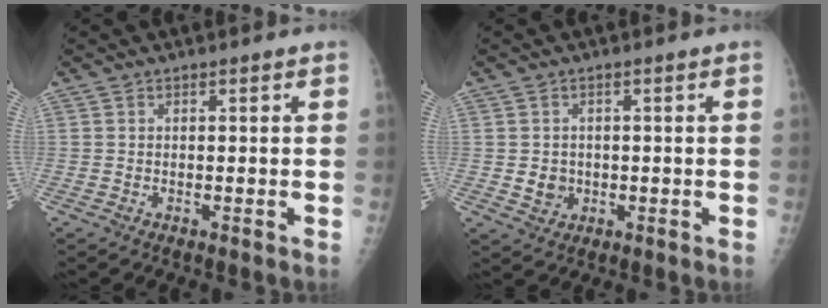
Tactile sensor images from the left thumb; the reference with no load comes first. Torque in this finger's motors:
{"motor_torque": [-0.03, 0.03, 0.04, 0.00, 0.00]}